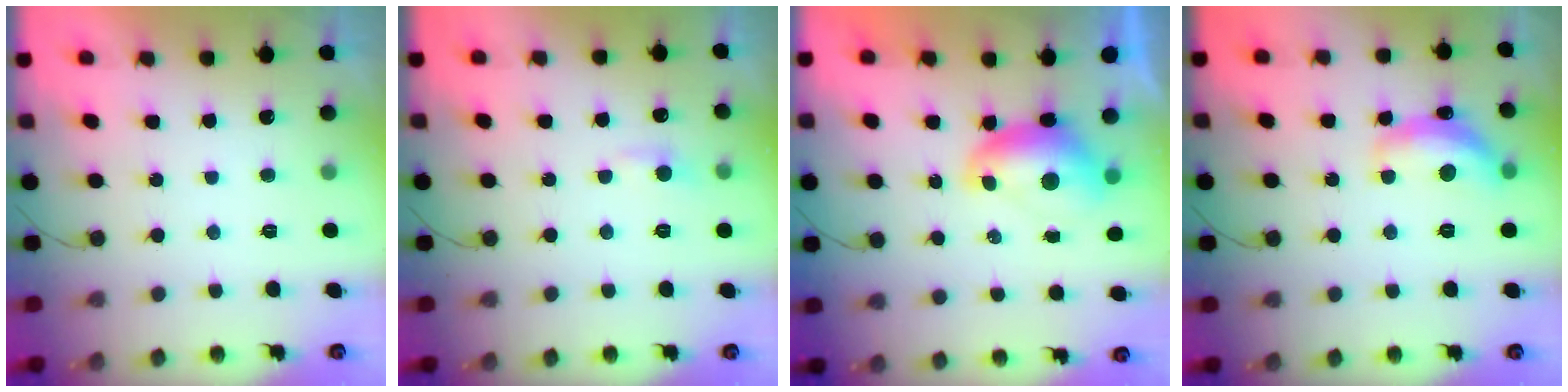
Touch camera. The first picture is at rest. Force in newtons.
{"total": 4.6, "press": 4.6, "slide": 0.5}
{"total": 7.8, "press": 7.8, "slide": 0.9}
{"total": 13.4, "press": 13.3, "slide": 0.7}